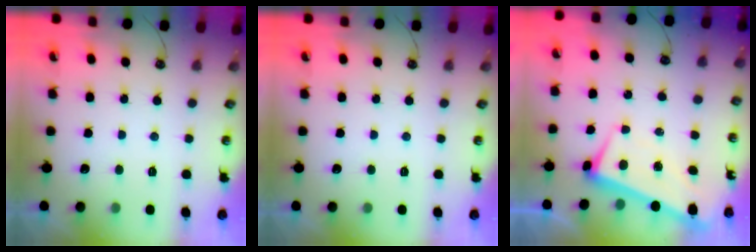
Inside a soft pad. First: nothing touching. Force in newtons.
{"total": 0.0}
{"total": 1.5, "press": 0.4, "slide": 1.5}